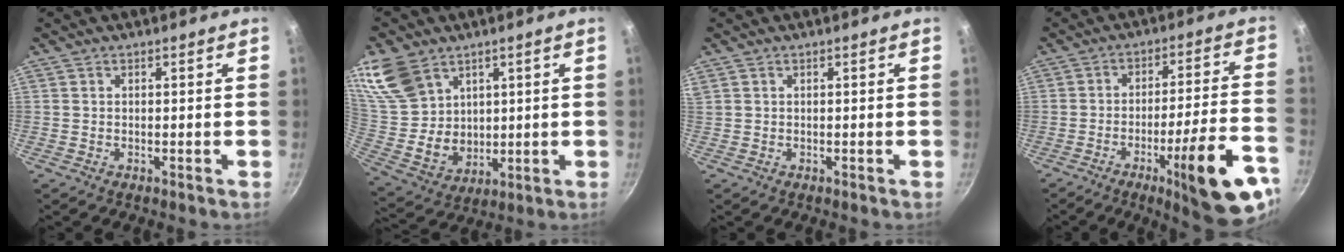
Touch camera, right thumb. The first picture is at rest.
{"total": 17.0, "force": [8.9, 12.4, 7.6], "torque": [-0.127, -0.038, 0.195]}
{"total": 0.0}
{"total": 19.7, "force": [-9.8, 3.3, 16.8], "torque": [-0.204, 0.043, -0.135]}